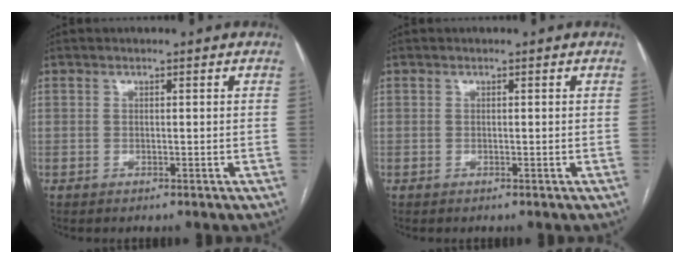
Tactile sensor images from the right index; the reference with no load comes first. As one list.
[{"total": 0.0}]